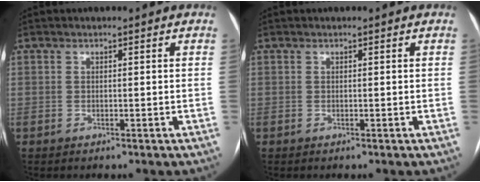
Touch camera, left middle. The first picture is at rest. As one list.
[{"total": 0.0}]